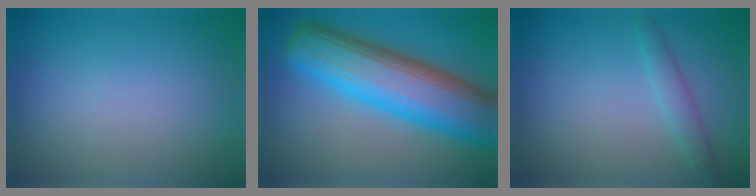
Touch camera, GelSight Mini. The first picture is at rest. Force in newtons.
{"total": 11.5, "press": 11.5, "slide": 0.5}
{"total": 1.5, "press": 1.5, "slide": 0.0}